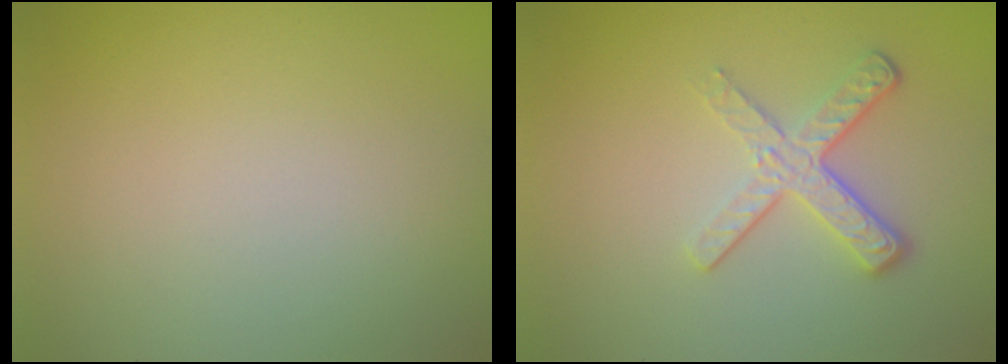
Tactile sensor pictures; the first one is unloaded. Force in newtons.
{"total": 3.6, "press": 2.5, "slide": 2.7}